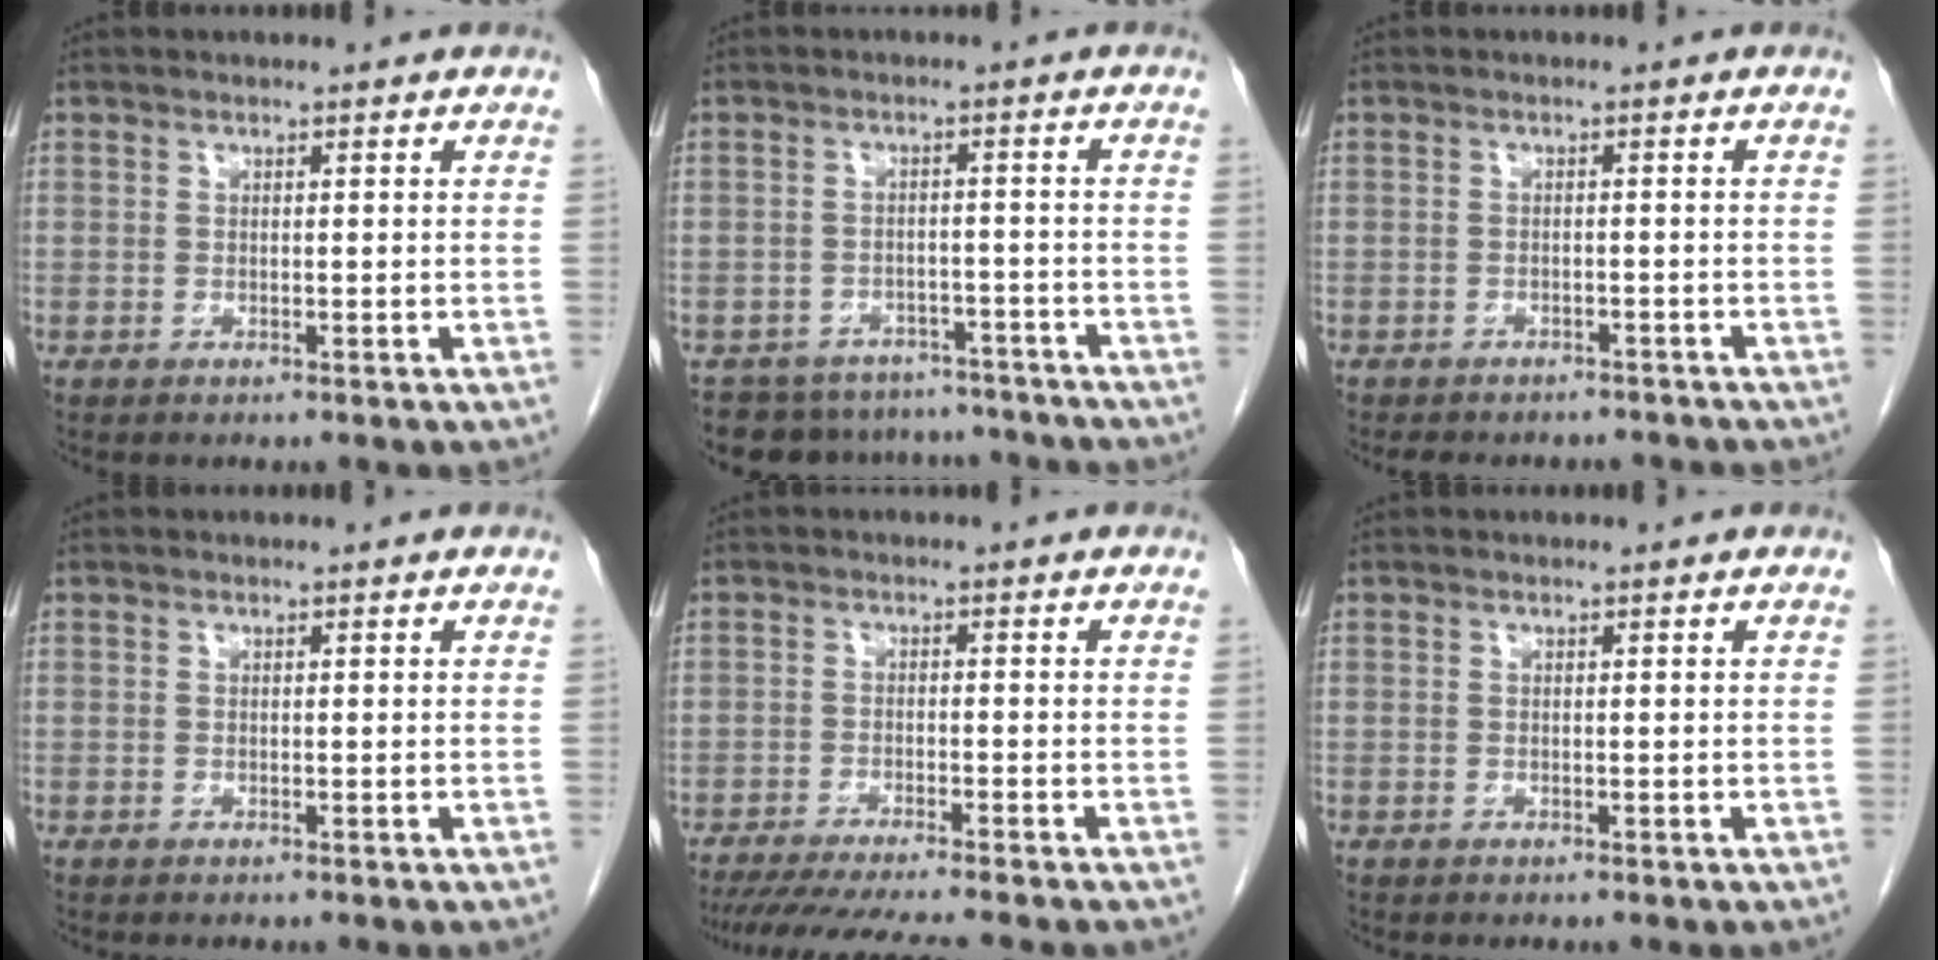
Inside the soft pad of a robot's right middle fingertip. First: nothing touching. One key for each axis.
{"total": 10.9, "fx": -9.9, "fy": 4.5, "fz": 0.9, "tx": -0.010, "ty": 0.015, "tz": -0.122}
{"total": 8.5, "fx": -7.5, "fy": 3.3, "fz": 2.4, "tx": -0.039, "ty": 0.004, "tz": -0.088}
{"total": 0.0}
{"total": 11.2, "fx": -9.8, "fy": -0.5, "fz": 5.3, "tx": -0.062, "ty": -0.024, "tz": -0.150}
{"total": 0.0}